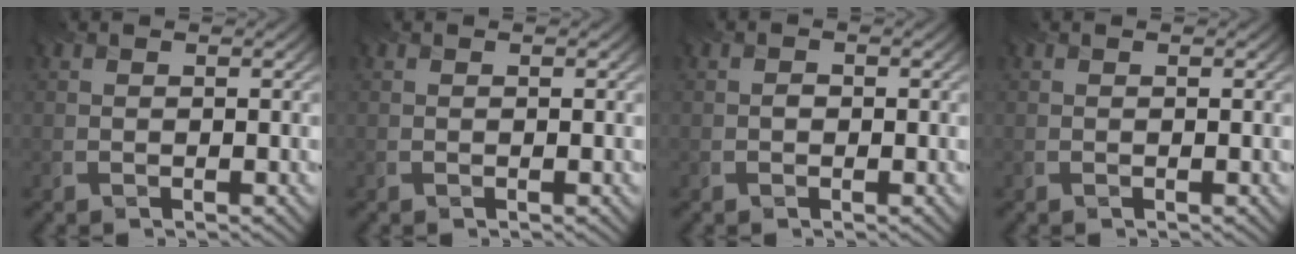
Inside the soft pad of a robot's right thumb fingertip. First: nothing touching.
{"total": 0.0}
{"total": 0.7, "force": [-0.2, 0.6, 0.4], "torque": [-0.005, -0.002, -0.005]}
{"total": 0.0}